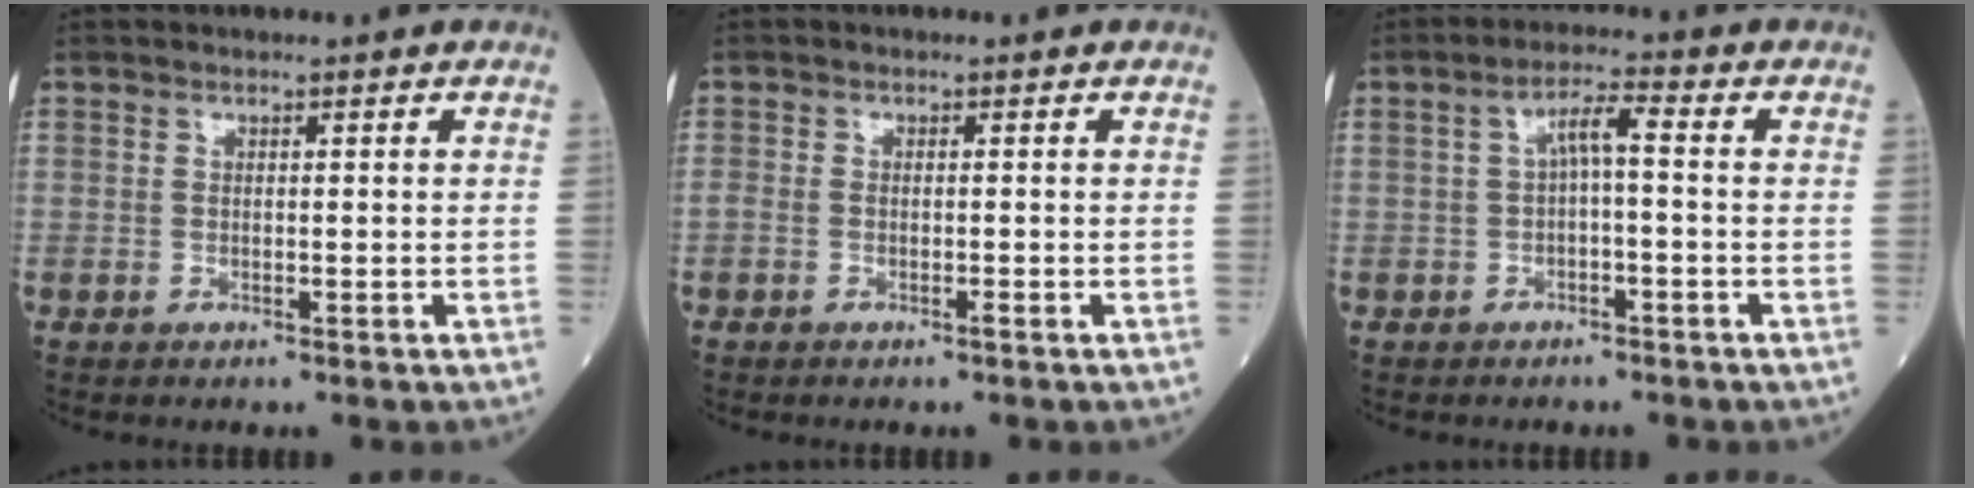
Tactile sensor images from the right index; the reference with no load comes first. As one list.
[{"total": 1.1, "force": [-0.7, 0.1, 0.9], "torque": [-0.020, -0.001, -0.016]}, {"total": 3.8, "force": [0.0, 0.6, 3.7], "torque": [-0.063, 0.016, 0.000]}]